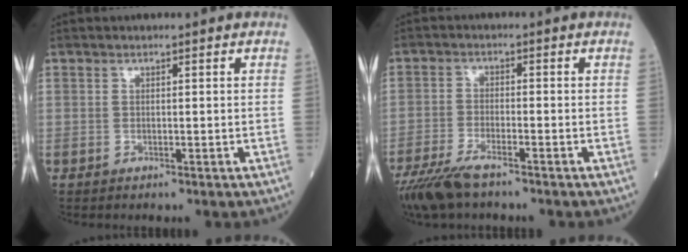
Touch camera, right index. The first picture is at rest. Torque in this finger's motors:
{"motor_torque": [-0.08, -0.06, -0.04, 0.01]}